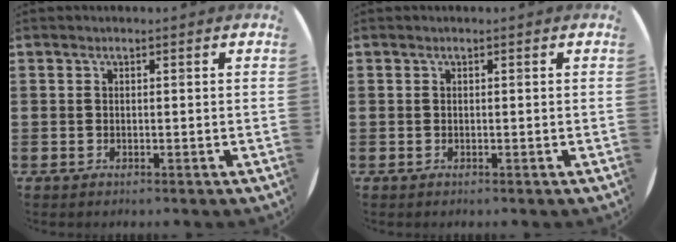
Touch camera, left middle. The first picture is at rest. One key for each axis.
{"total": 0.0}